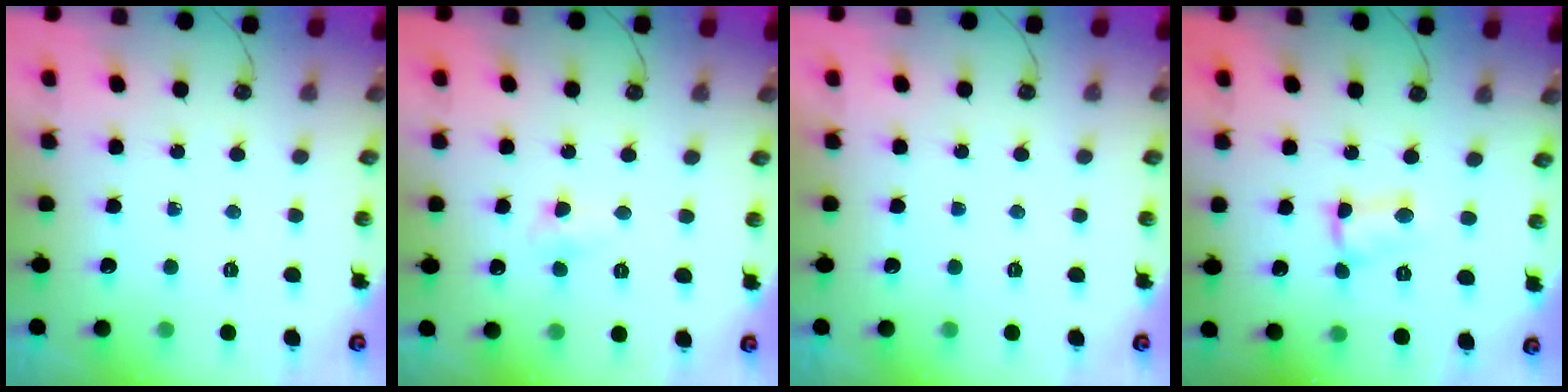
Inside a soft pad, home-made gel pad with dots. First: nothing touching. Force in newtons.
{"total": 4.3, "press": 4.2, "slide": 0.7}
{"total": 0.0}
{"total": 2.9, "press": 2.9, "slide": 0.2}